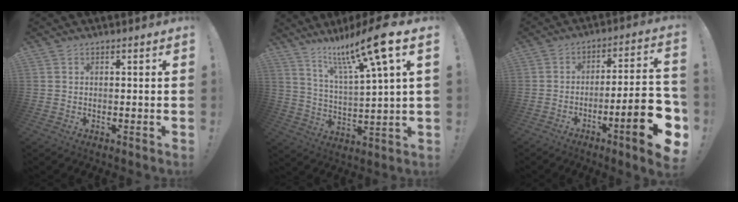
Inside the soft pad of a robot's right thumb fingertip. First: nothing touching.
{"total": 15.0, "force": [9.4, 1.1, 11.6], "torque": [-0.207, -0.058, 0.142]}
{"total": 17.9, "force": [-6.7, 3.6, 16.2], "torque": [-0.229, 0.029, -0.096]}